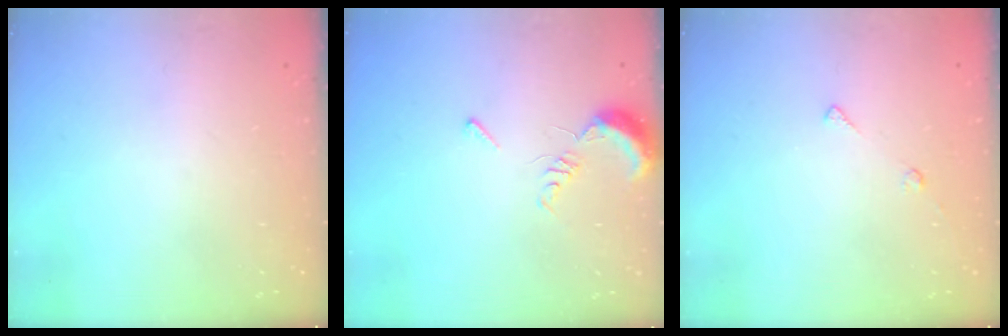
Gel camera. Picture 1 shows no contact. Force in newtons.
{"total": 6.6, "press": 6.6, "slide": 0.7}
{"total": 6.0, "press": 6.0, "slide": 0.6}